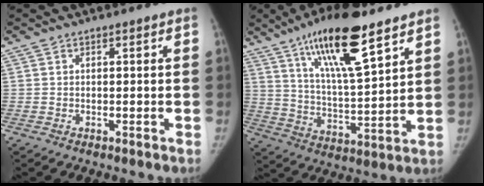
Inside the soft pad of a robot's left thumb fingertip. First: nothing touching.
{"total": 18.1, "force": [11.3, 4.2, 13.5], "torque": [-0.216, -0.053, 0.203]}